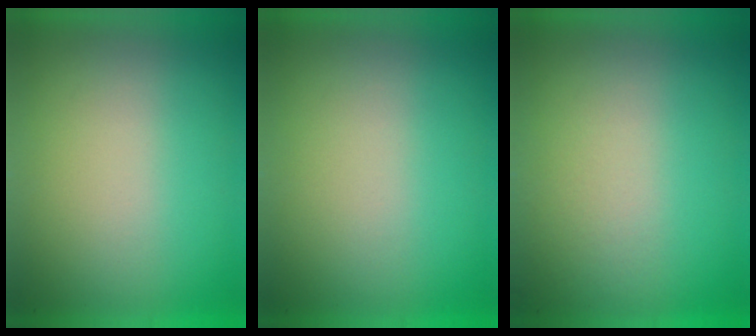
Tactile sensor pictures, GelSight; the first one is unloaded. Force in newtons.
{"total": 0.0}
{"total": 2.0}